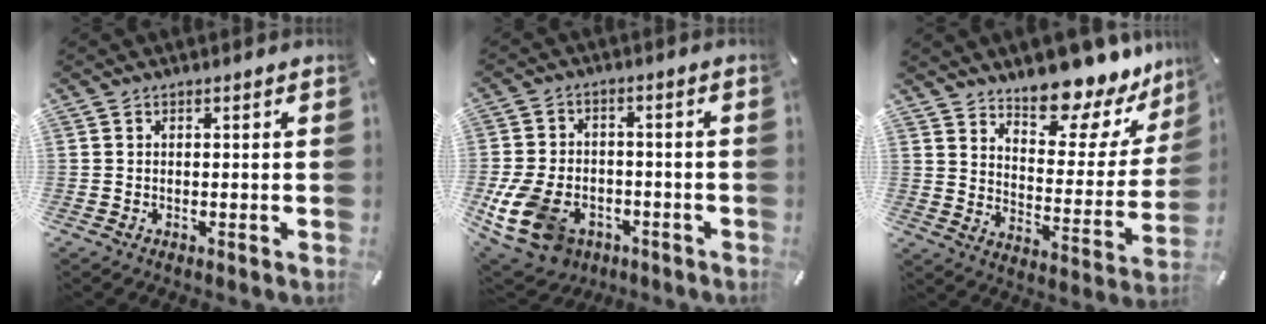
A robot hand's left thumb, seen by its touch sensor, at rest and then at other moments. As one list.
[{"total": 13.1, "force": [-5.9, 8.9, 7.6], "torque": [-0.171, 0.035, -0.104]}, {"total": 14.3, "force": [12.7, 4.9, 4.4], "torque": [-0.058, -0.119, 0.215]}]